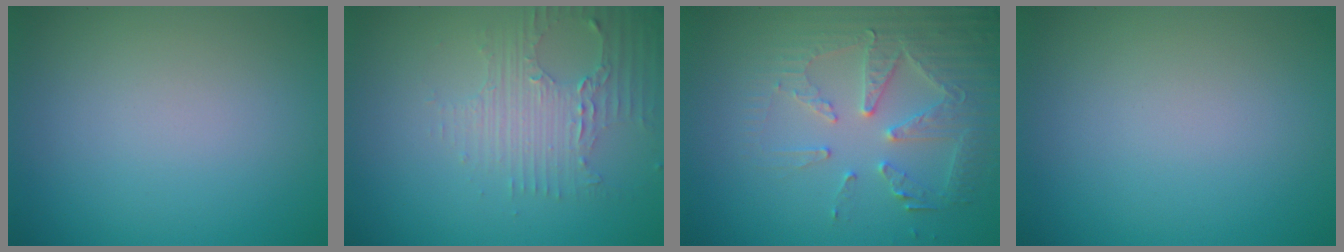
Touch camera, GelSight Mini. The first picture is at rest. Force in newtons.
{"total": 3.8, "press": 2.7, "slide": 2.7}
{"total": 4.2, "press": 4.1, "slide": 1.0}
{"total": 0.0}